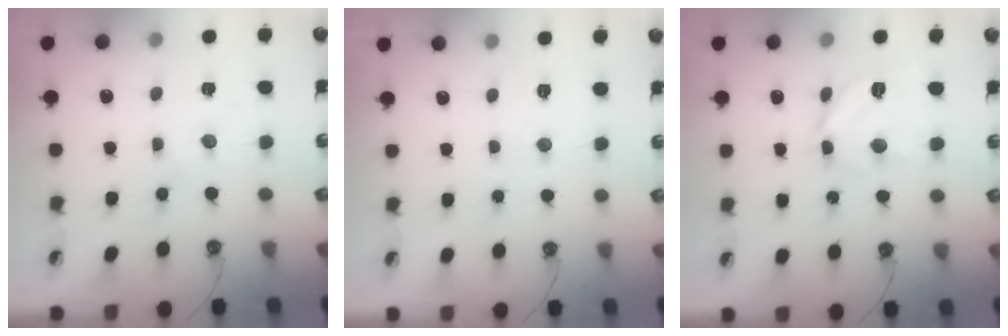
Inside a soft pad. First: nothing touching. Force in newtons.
{"total": 2.5, "press": 2.5, "slide": 0.4}
{"total": 13.8, "press": 13.7, "slide": 1.3}